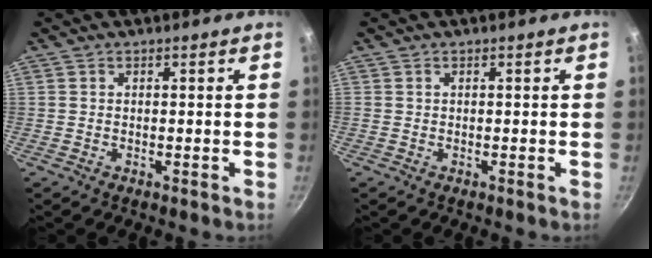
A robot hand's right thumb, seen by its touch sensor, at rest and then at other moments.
{"total": 0.0}